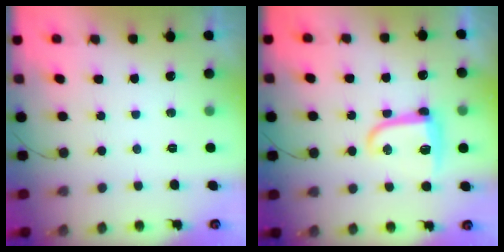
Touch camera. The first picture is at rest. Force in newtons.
{"total": 11.5, "press": 11.5, "slide": 0.6}